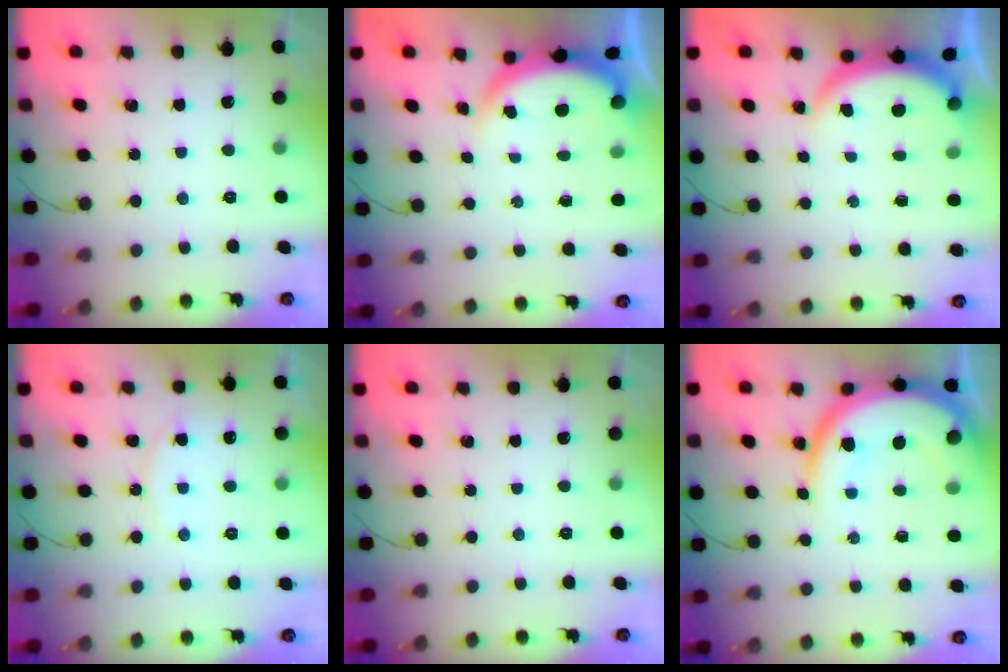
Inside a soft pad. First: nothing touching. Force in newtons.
{"total": 3.9, "press": 3.9, "slide": 0.3}
{"total": 3.9, "press": 3.9, "slide": 0.2}
{"total": 6.6, "press": 6.6, "slide": 0.7}
{"total": 0.0}
{"total": 15.2, "press": 15.1, "slide": 1.9}